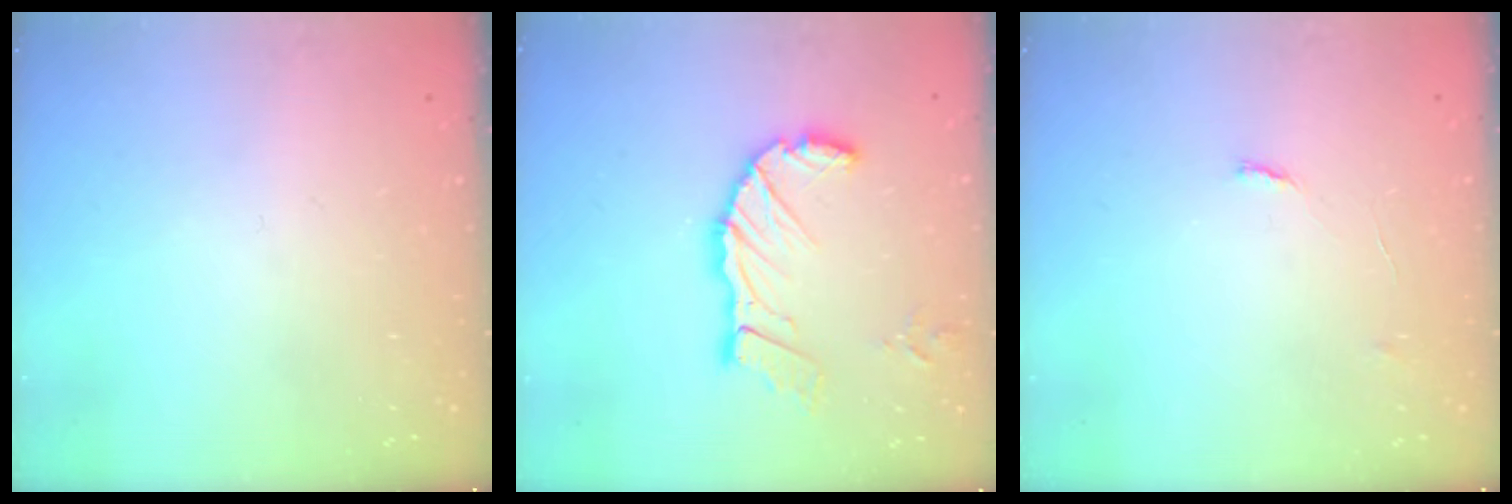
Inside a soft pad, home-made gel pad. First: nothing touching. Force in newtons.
{"total": 12.7, "press": 12.6, "slide": 1.6}
{"total": 4.4, "press": 4.4, "slide": 0.3}